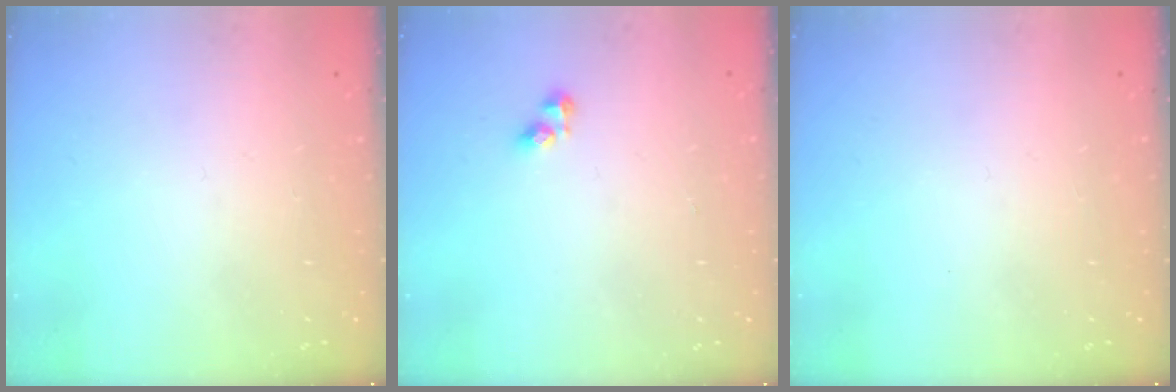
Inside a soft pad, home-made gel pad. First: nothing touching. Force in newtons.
{"total": 2.8, "press": 2.8, "slide": 0.3}
{"total": 0.0}